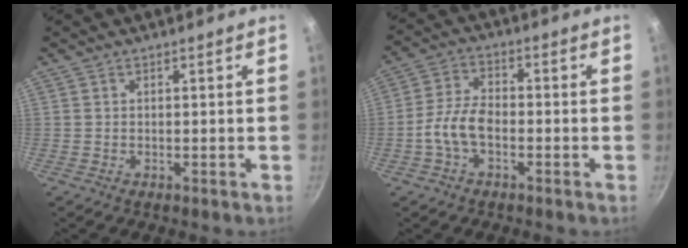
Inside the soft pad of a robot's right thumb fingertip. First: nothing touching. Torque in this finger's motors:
{"motor_torque": [0.89, 1.97, 0.99, -0.71, 0.28]}